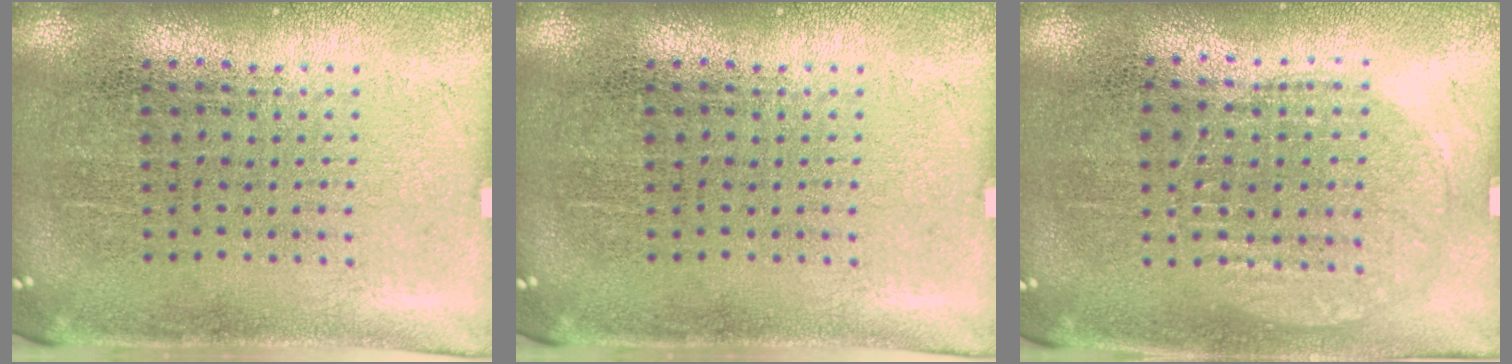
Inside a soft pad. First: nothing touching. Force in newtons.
{"total": 0.0}
{"total": 0.9, "press": 0.8, "slide": 0.4}